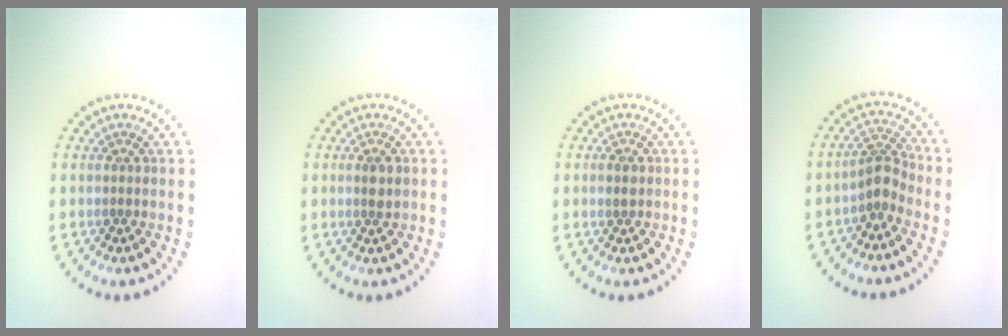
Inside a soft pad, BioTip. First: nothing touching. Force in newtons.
{"total": 1.4, "press": 1.3, "slide": 0.5}
{"total": 1.2, "press": 1.2, "slide": 0.1}
{"total": 2.5, "press": 1.9, "slide": 1.6}